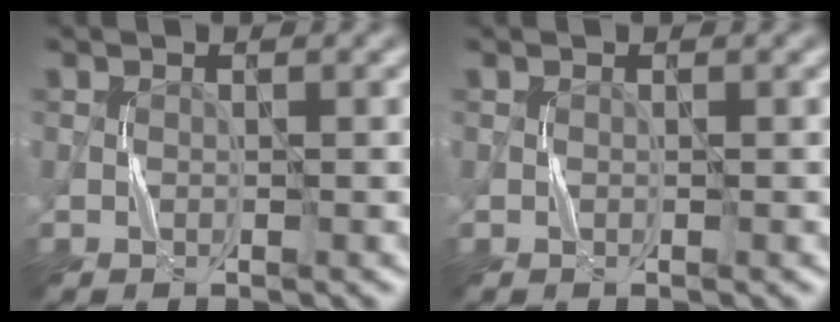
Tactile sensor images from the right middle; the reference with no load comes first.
{"total": 0.0}